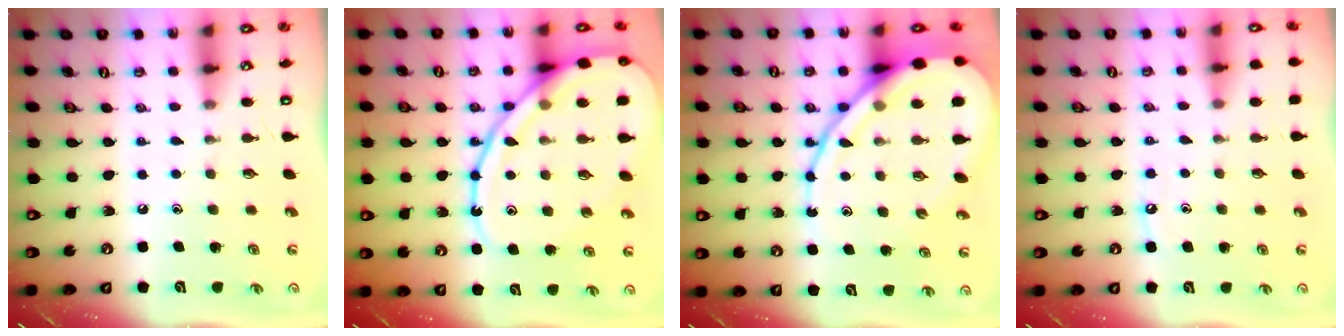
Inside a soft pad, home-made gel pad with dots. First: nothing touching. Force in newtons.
{"total": 19.0, "press": 18.9, "slide": 2.0}
{"total": 18.7, "press": 18.6, "slide": 2.1}
{"total": 4.2, "press": 4.2, "slide": 0.6}